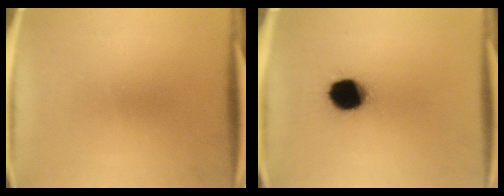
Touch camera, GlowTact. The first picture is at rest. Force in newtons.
{"total": 12.0}